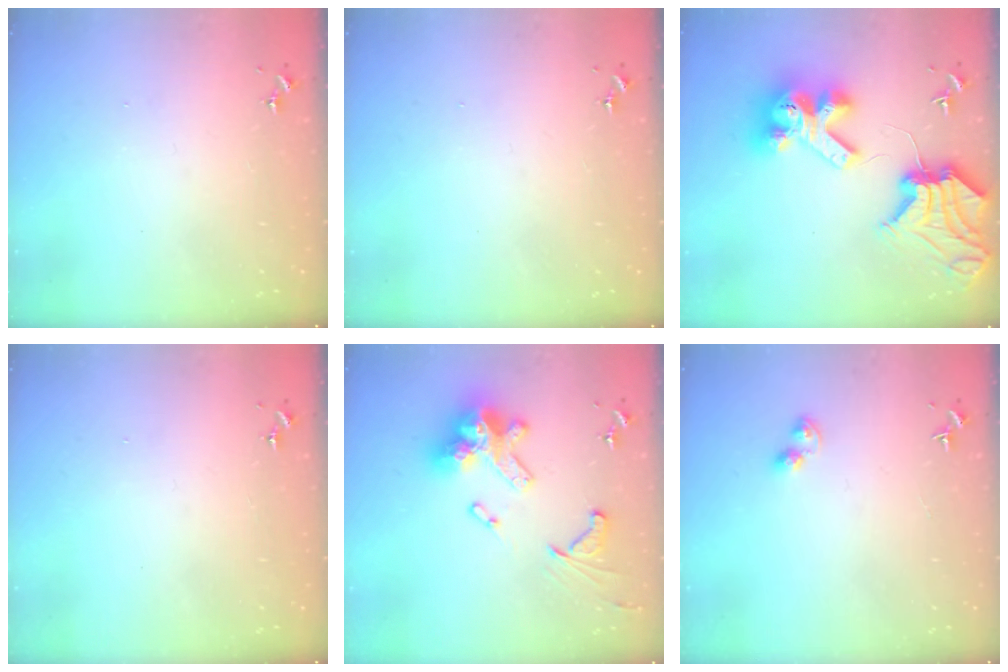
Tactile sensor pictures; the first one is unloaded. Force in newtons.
{"total": 0.0}
{"total": 17.7, "press": 17.6, "slide": 2.3}
{"total": 0.0}
{"total": 20.8, "press": 20.7, "slide": 2.2}
{"total": 3.7, "press": 3.7, "slide": 0.4}